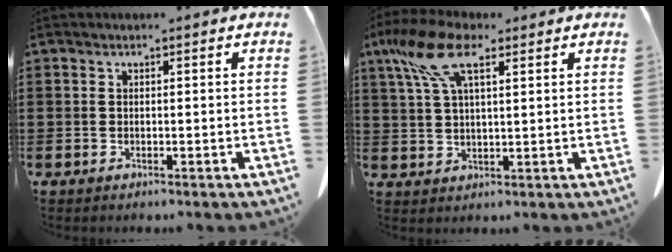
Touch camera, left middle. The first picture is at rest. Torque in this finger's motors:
{"motor_torque": [1.85, 0.29, 0.70, 0.21]}